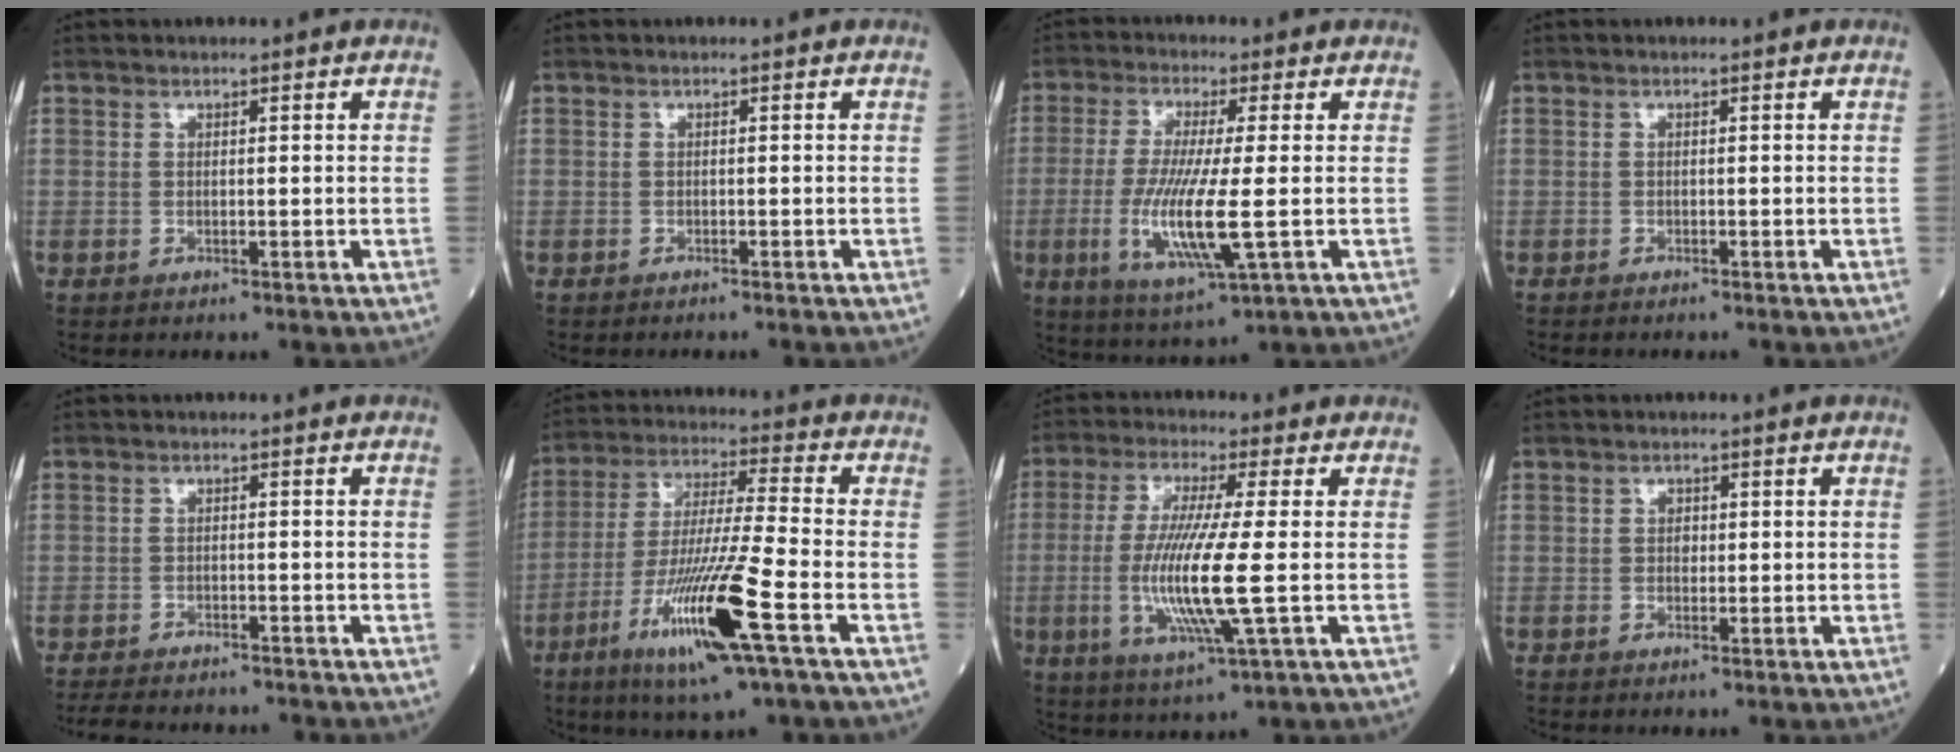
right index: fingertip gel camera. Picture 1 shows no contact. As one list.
[{"total": 1.2, "force": [-1.2, -0.1, 0.4], "torque": [-0.004, -0.001, -0.016]}, {"total": 11.0, "force": [-1.8, 0.7, 10.8], "torque": [-0.228, -0.026, -0.037]}, {"total": 1.1, "force": [-1.0, -0.1, 0.3], "torque": [-0.003, -0.002, -0.016]}, {"total": 8.7, "force": [-8.1, 1.5, 2.9], "torque": [-0.044, -0.014, -0.120]}, {"total": 15.5, "force": [-6.7, -0.2, 14.0], "torque": [-0.281, -0.025, -0.123]}, {"total": 12.0, "force": [-1.6, -0.1, 11.9], "torque": [-0.252, -0.020, -0.037]}, {"total": 1.2, "force": [0.1, 0.9, 0.7], "torque": [-0.009, 0.002, 0.000]}]